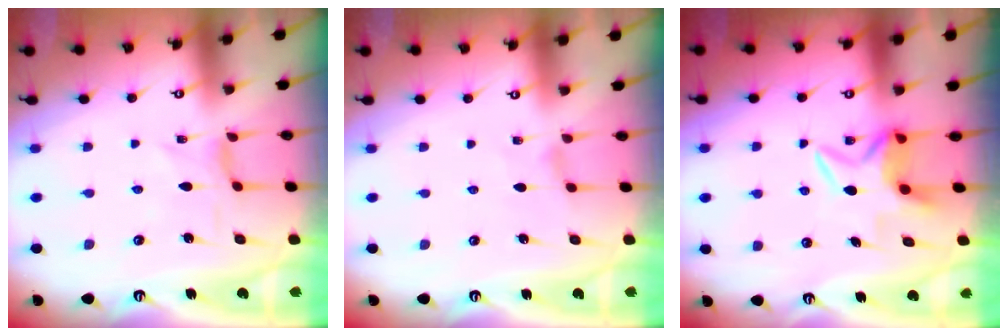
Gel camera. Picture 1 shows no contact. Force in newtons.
{"total": 0.9, "press": 0.8, "slide": 0.4}
{"total": 6.0, "press": 6.0, "slide": 0.4}